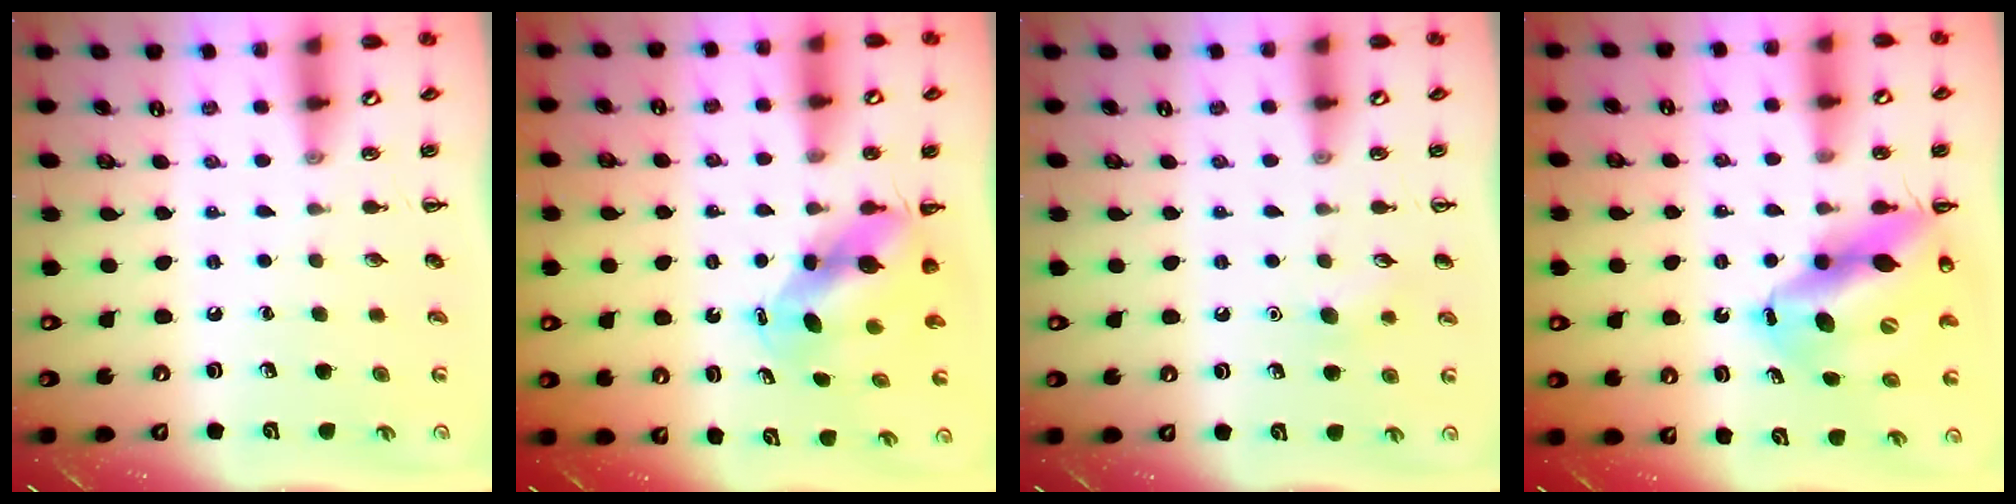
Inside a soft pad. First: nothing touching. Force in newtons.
{"total": 7.3, "press": 7.2, "slide": 0.9}
{"total": 6.2, "press": 6.0, "slide": 1.5}
{"total": 15.7, "press": 15.1, "slide": 4.4}